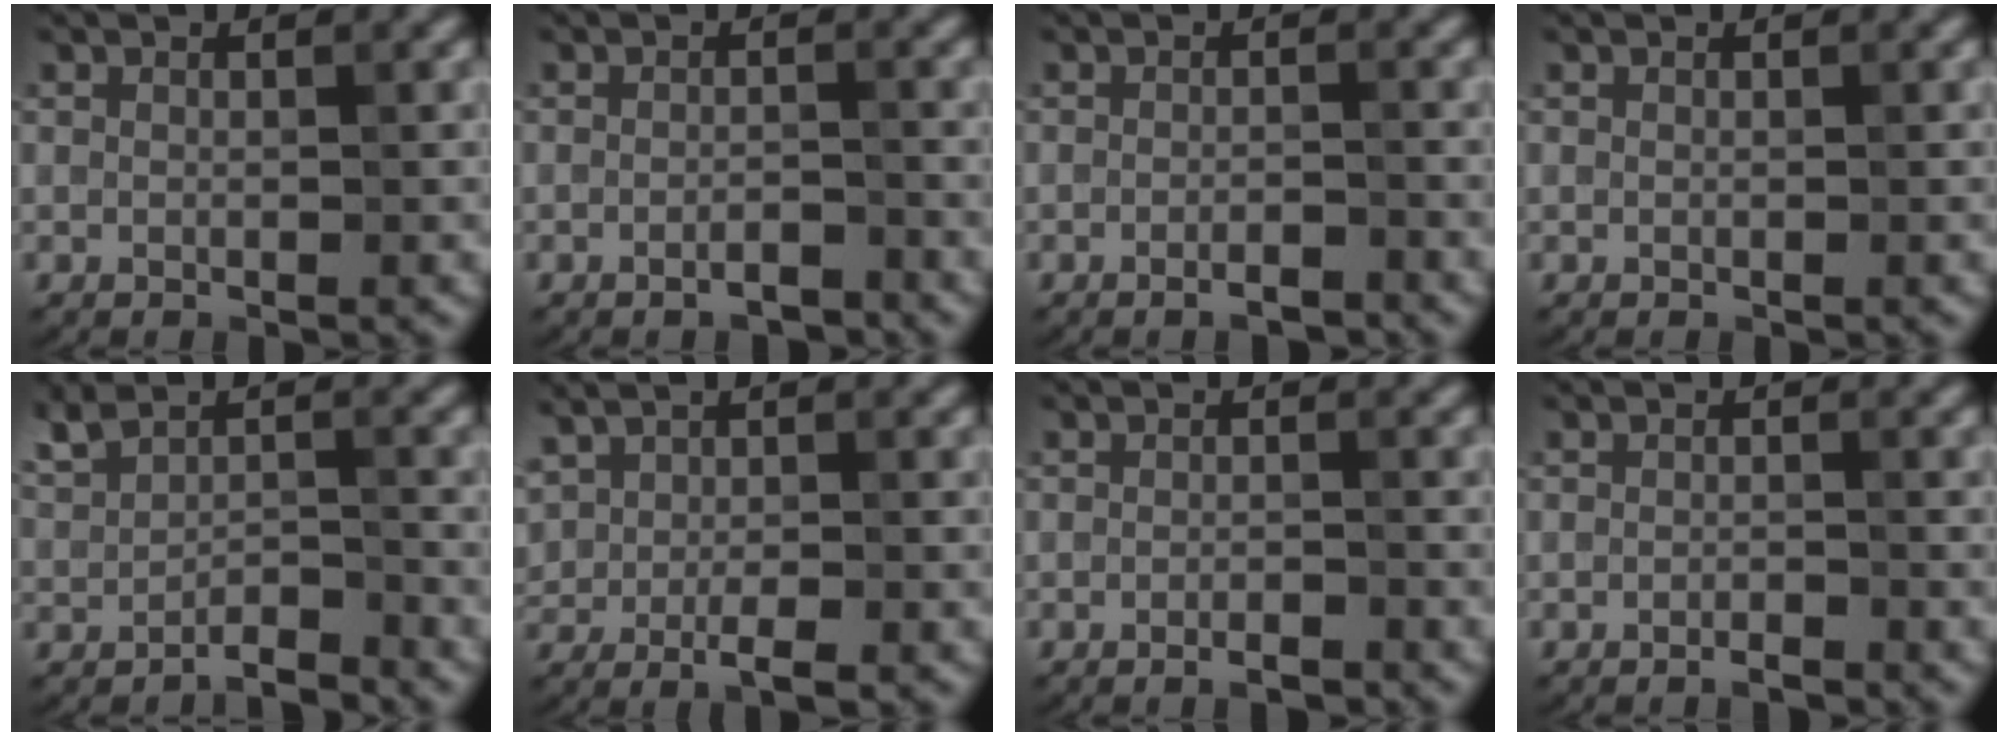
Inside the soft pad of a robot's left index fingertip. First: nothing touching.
{"total": 1.5, "force": [-1.1, 0.3, 1.0], "torque": [-0.015, 0.001, -0.020]}
{"total": 1.7, "force": [-1.2, 0.2, 1.2], "torque": [-0.016, -0.001, -0.020]}
{"total": 0.0}
{"total": 1.9, "force": [-1.1, 0.5, 1.4], "torque": [-0.026, -0.002, -0.021]}
{"total": 3.2, "force": [-0.3, 1.4, 2.8], "torque": [-0.063, -0.007, 0.001]}
{"total": 1.4, "force": [-1.0, 0.2, 1.0], "torque": [-0.013, -0.003, -0.018]}
{"total": 1.1, "force": [-0.8, 0.1, 0.6], "torque": [-0.009, -0.002, -0.016]}